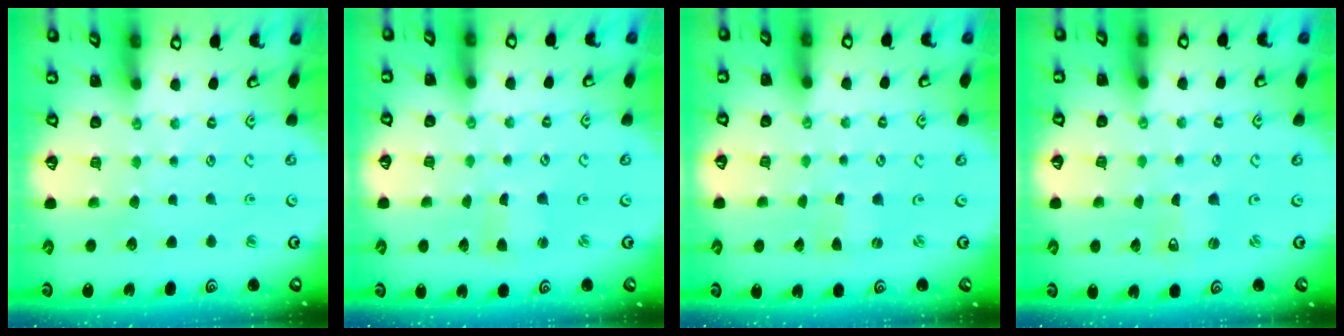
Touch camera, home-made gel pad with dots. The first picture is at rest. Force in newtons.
{"total": 0.9, "press": 0.9, "slide": 0.1}
{"total": 0.0}
{"total": 0.0}